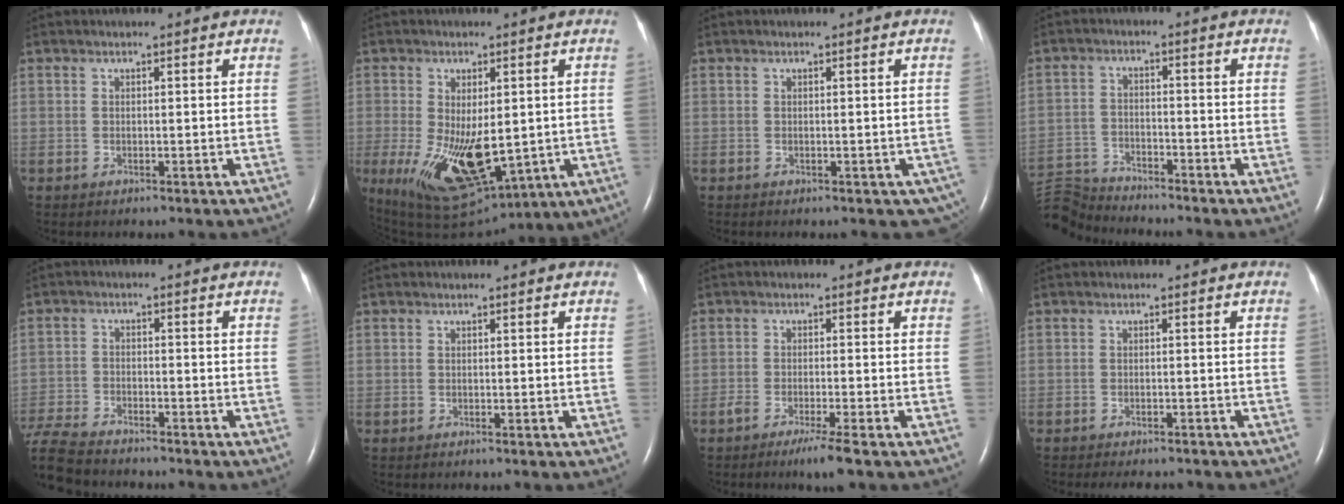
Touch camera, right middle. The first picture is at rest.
{"total": 17.1, "force": [-3.6, 7.6, 14.9], "torque": [-0.275, -0.033, -0.030]}
{"total": 3.0, "force": [-1.3, 1.9, 1.9], "torque": [-0.003, -0.001, -0.013]}
{"total": 9.8, "force": [-9.6, 1.3, 1.0], "torque": [-0.035, 0.009, -0.179]}
{"total": 11.7, "force": [-10.4, 2.8, 4.6], "torque": [-0.112, -0.012, -0.177]}
{"total": 0.0}
{"total": 4.0, "force": [-2.6, -0.3, 3.0], "torque": [-0.055, -0.012, -0.048]}
{"total": 6.7, "force": [-5.9, 2.1, 2.5], "torque": [-0.033, -0.004, -0.070]}